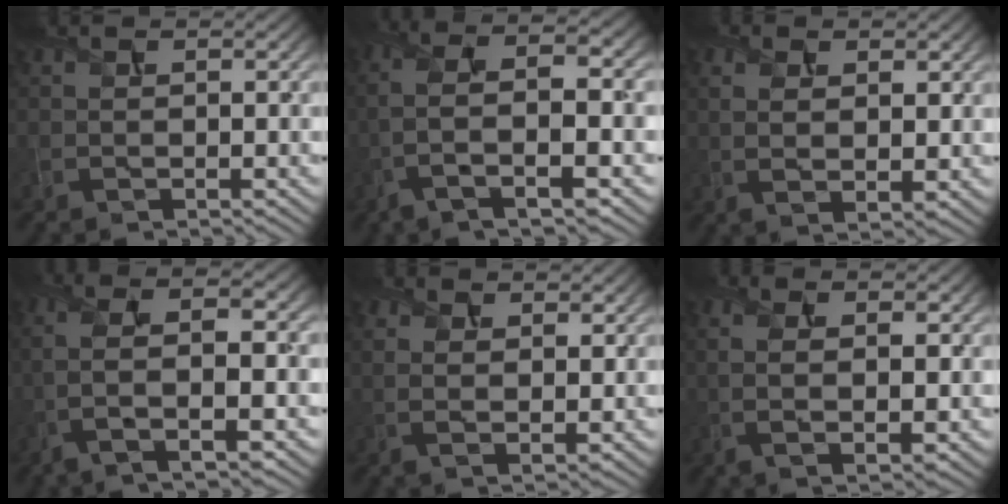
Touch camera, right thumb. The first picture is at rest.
{"total": 8.8, "force": [-1.6, 2.9, 8.2], "torque": [-0.181, 0.018, -0.042]}
{"total": 4.2, "force": [1.3, 1.9, 3.5], "torque": [-0.074, -0.004, 0.025]}
{"total": 8.1, "force": [-1.0, 2.3, 7.7], "torque": [-0.167, 0.011, -0.027]}
{"total": 4.6, "force": [2.0, 2.3, 3.4], "torque": [-0.075, -0.002, 0.037]}
{"total": 5.7, "force": [0.8, 2.0, 5.3], "torque": [-0.108, 0.000, 0.013]}